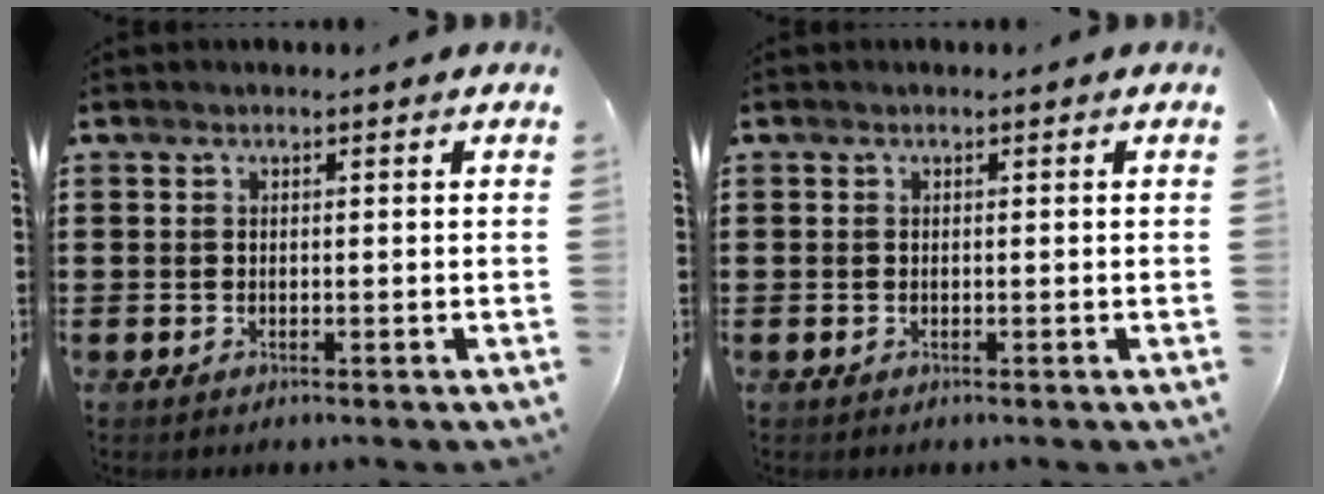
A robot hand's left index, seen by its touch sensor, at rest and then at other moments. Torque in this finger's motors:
{"motor_torque": [0.06, 0.00, -0.10, -0.01]}